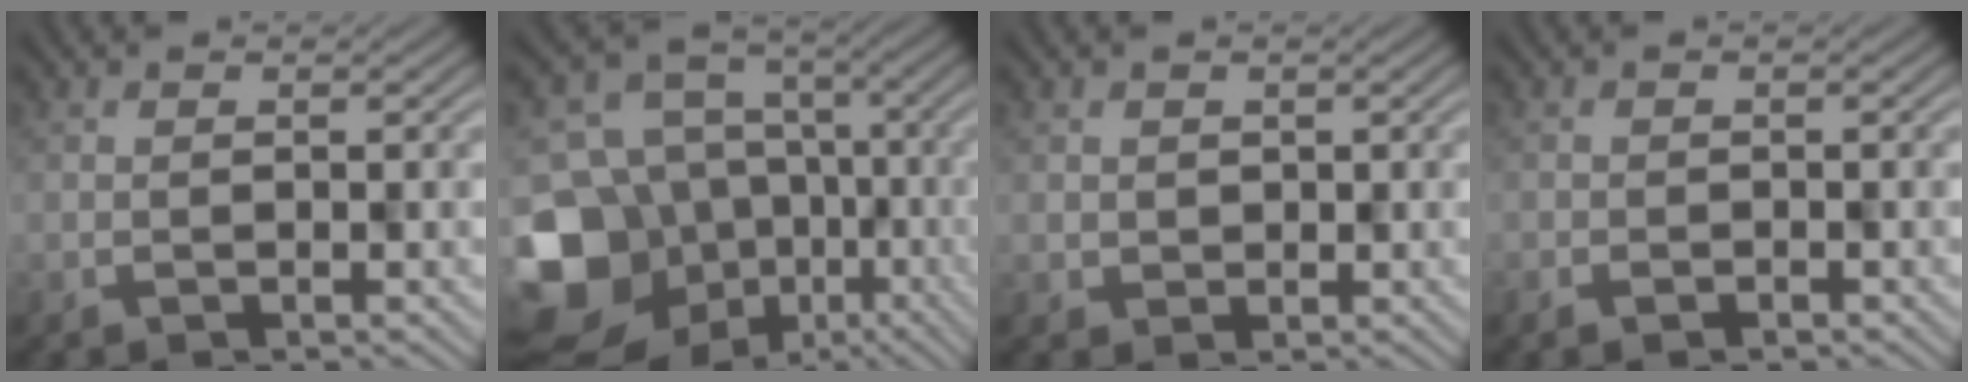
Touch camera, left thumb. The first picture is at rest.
{"total": 16.8, "force": [-6.3, 13.9, 7.1], "torque": [-0.218, -0.030, -0.087]}
{"total": 1.4, "force": [0.7, 1.1, -0.5], "torque": [0.012, -0.006, 0.015]}
{"total": 1.1, "force": [-0.8, 0.5, 0.4], "torque": [-0.007, -0.001, -0.012]}